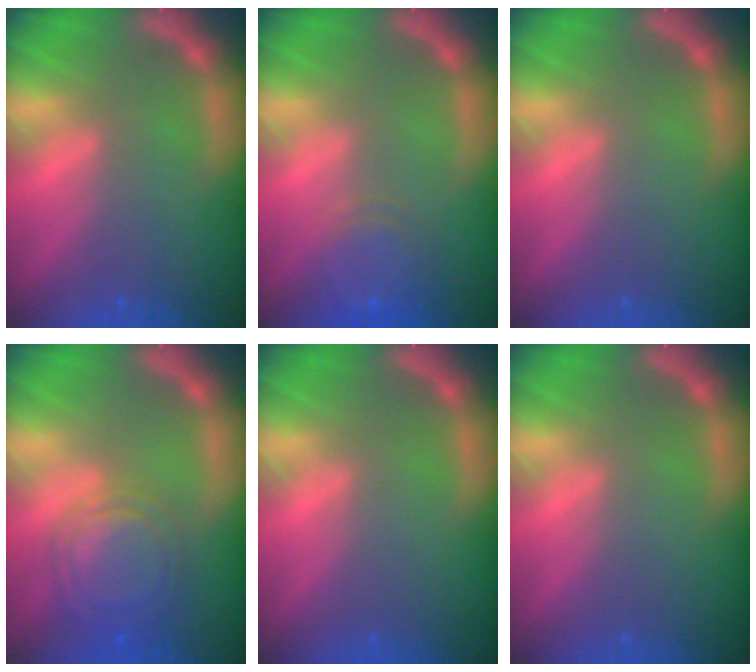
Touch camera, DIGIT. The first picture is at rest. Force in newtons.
{"total": 4.6}
{"total": 0.0}
{"total": 7.6}
{"total": 0.0}
{"total": 0.0}